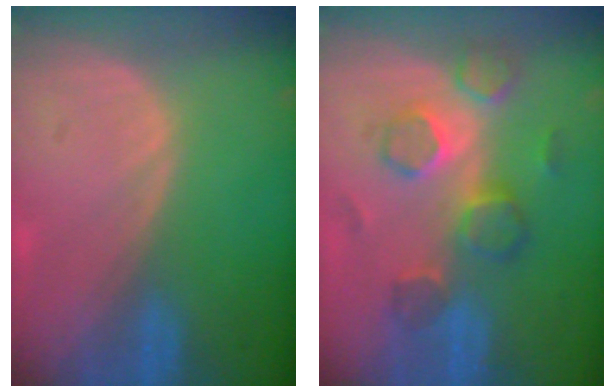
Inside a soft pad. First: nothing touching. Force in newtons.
{"total": 7.8, "press": 7.5, "slide": 2.1}